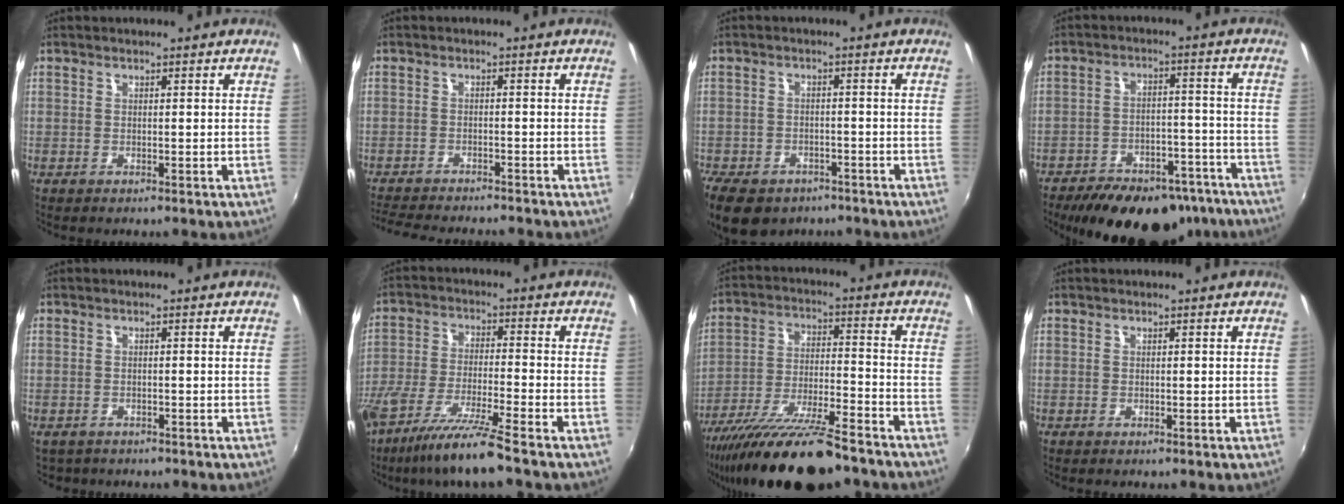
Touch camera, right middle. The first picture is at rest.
{"total": 9.2, "force": [-8.5, 0.9, 3.3], "torque": [-0.087, -0.016, -0.137]}
{"total": 11.9, "force": [-8.1, 6.9, 5.3], "torque": [-0.136, -0.017, -0.125]}
{"total": 22.5, "force": [-17.7, 9.6, 9.9], "torque": [-0.183, 0.014, -0.226]}
{"total": 2.2, "force": [-1.7, 1.3, 0.4], "torque": [-0.014, -0.006, -0.023]}
{"total": 13.4, "force": [-10.4, -0.5, 8.4], "torque": [-0.172, -0.040, -0.186]}
{"total": 20.3, "force": [-16.3, 3.5, 11.7], "torque": [-0.225, -0.048, -0.266]}
{"total": 0.0}